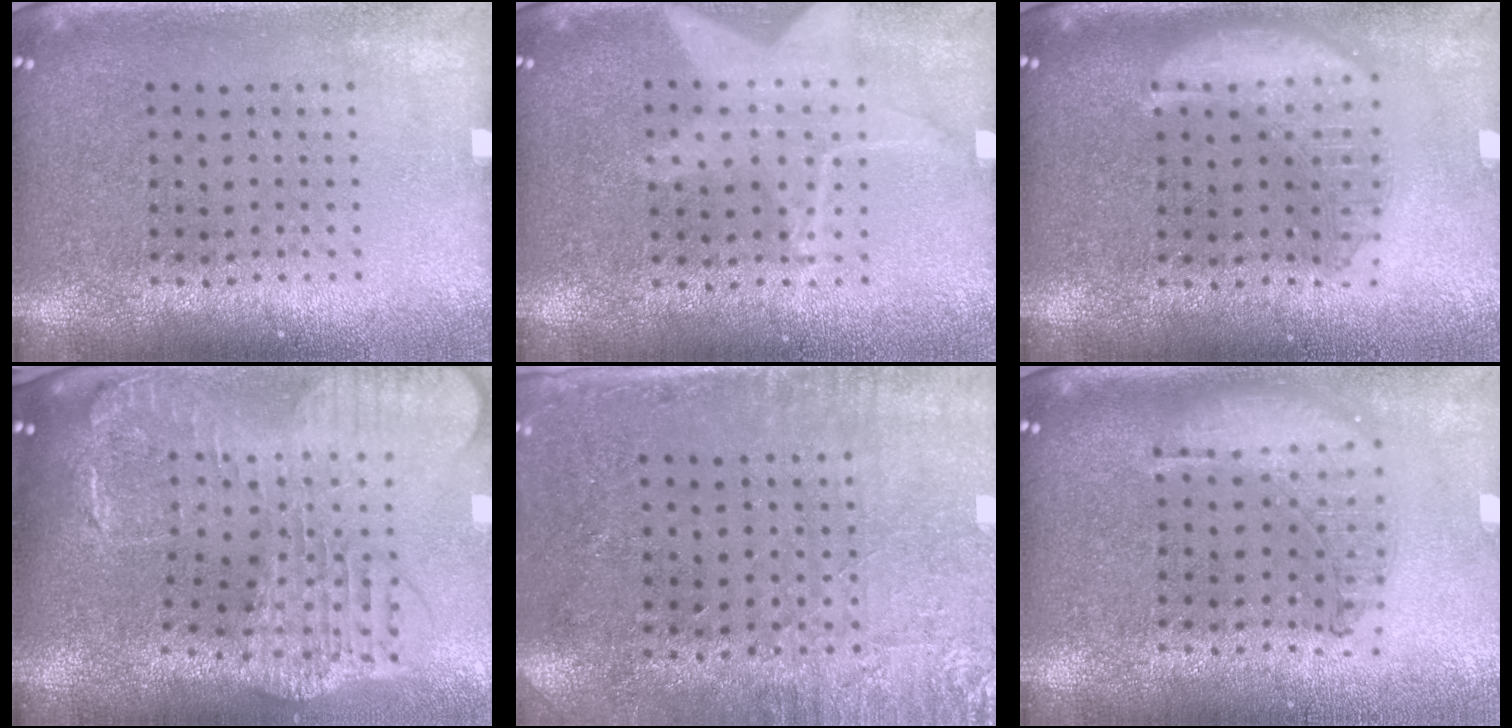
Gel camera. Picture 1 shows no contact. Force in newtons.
{"total": 1.4, "press": 1.4, "slide": 0.4}
{"total": 2.8, "press": 2.8, "slide": 0.3}
{"total": 2.5, "press": 2.2, "slide": 1.2}
{"total": 2.8, "press": 2.3, "slide": 1.6}
{"total": 1.0, "press": 0.9, "slide": 0.3}